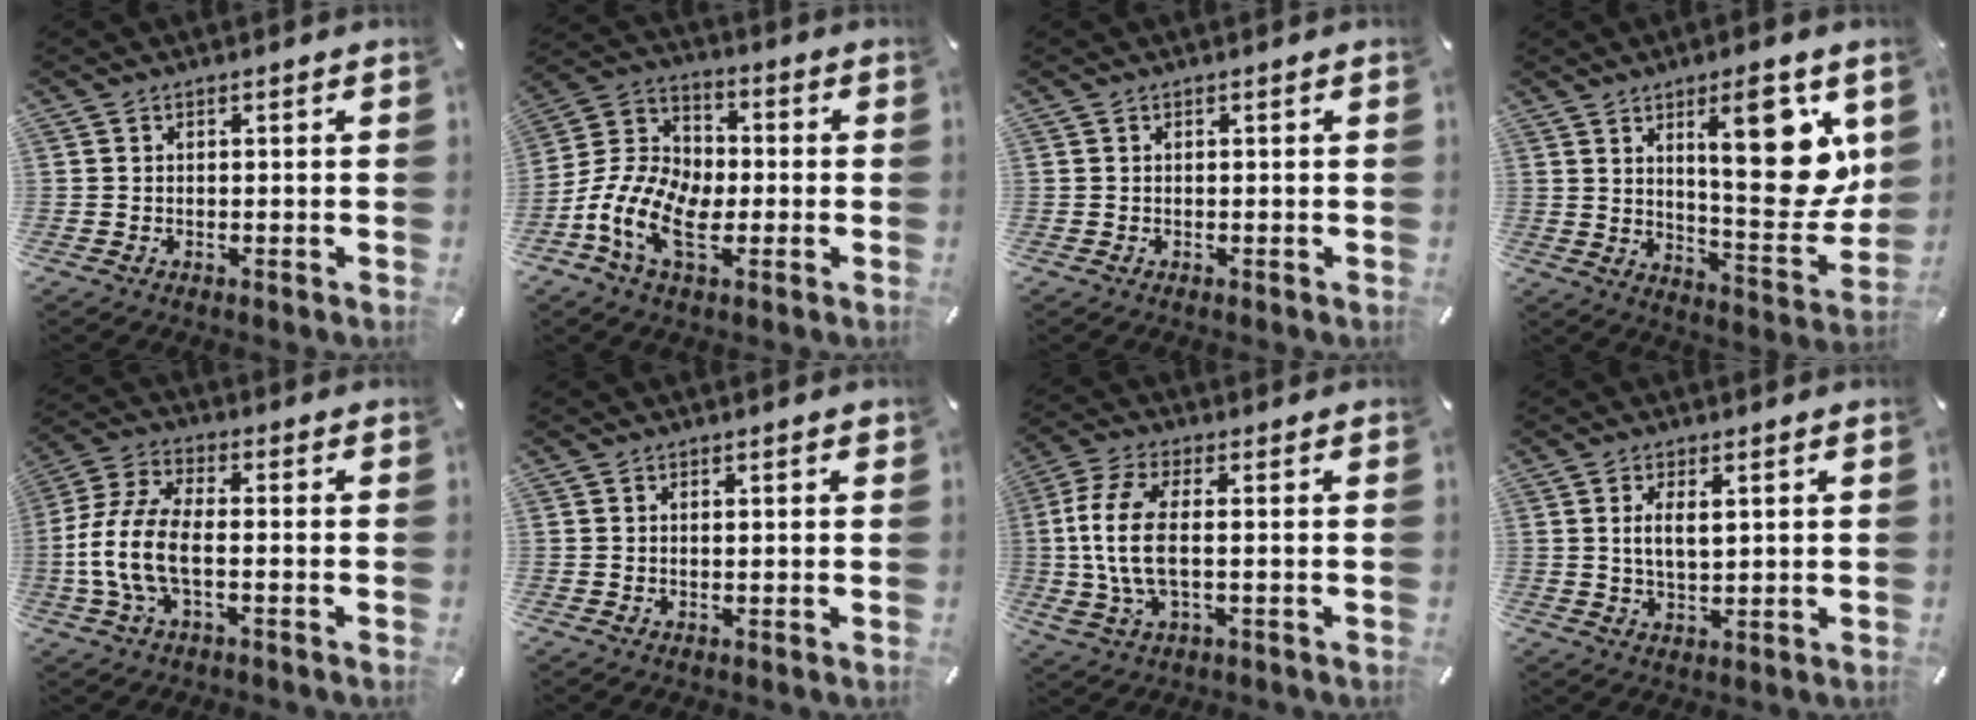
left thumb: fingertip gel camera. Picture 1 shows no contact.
{"total": 12.7, "force": [-4.9, 8.3, 8.2], "torque": [-0.189, 0.013, -0.091]}
{"total": 0.0}
{"total": 20.4, "force": [8.1, 7.3, 17.2], "torque": [-0.223, -0.045, 0.119]}
{"total": 10.8, "force": [-2.4, 5.3, 9.1], "torque": [-0.208, -0.009, -0.045]}
{"total": 0.6, "force": [0.4, 0.3, 0.3], "torque": [0.001, -0.001, 0.006]}
{"total": 11.1, "force": [0.4, 4.5, 10.2], "torque": [-0.225, -0.014, 0.004]}
{"total": 5.1, "force": [1.3, 2.2, 4.4], "torque": [-0.076, -0.001, 0.018]}